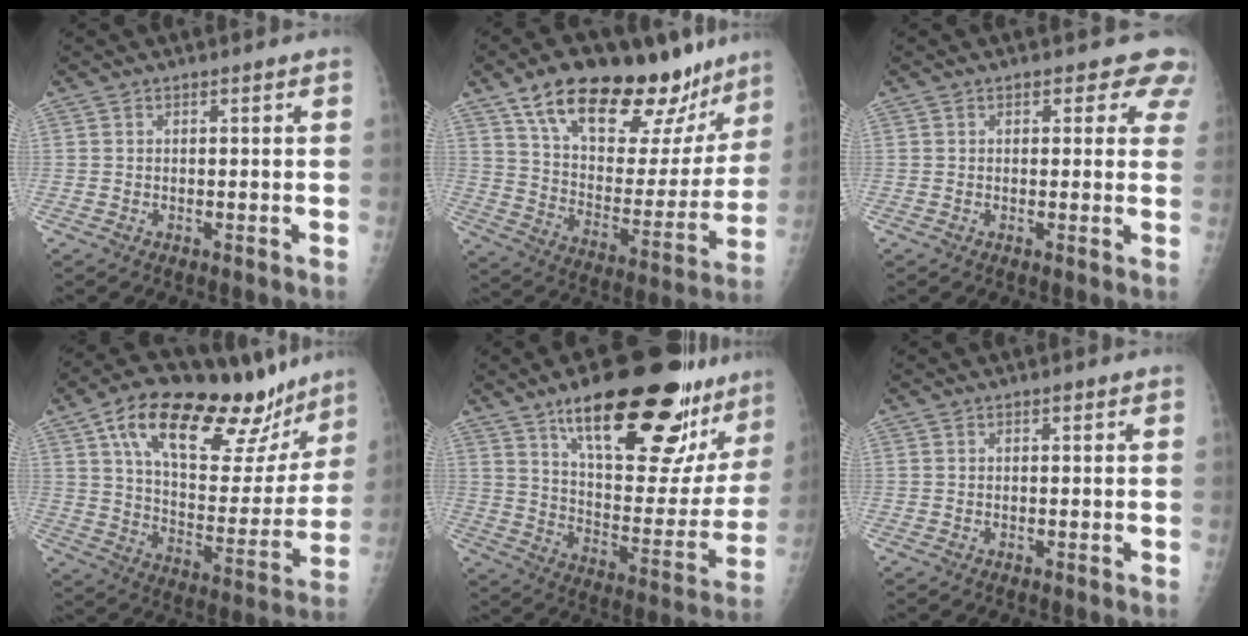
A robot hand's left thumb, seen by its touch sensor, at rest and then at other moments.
{"total": 28.7, "force": [19.2, 12.4, 17.3], "torque": [-0.219, -0.056, 0.299]}
{"total": 5.0, "force": [3.7, 2.8, 1.6], "torque": [0.024, -0.013, 0.026]}
{"total": 28.8, "force": [17.8, 12.2, 19.1], "torque": [-0.249, -0.034, 0.280]}
{"total": 30.3, "force": [20.0, 9.8, 20.5], "torque": [-0.253, -0.075, 0.297]}
{"total": 0.0}